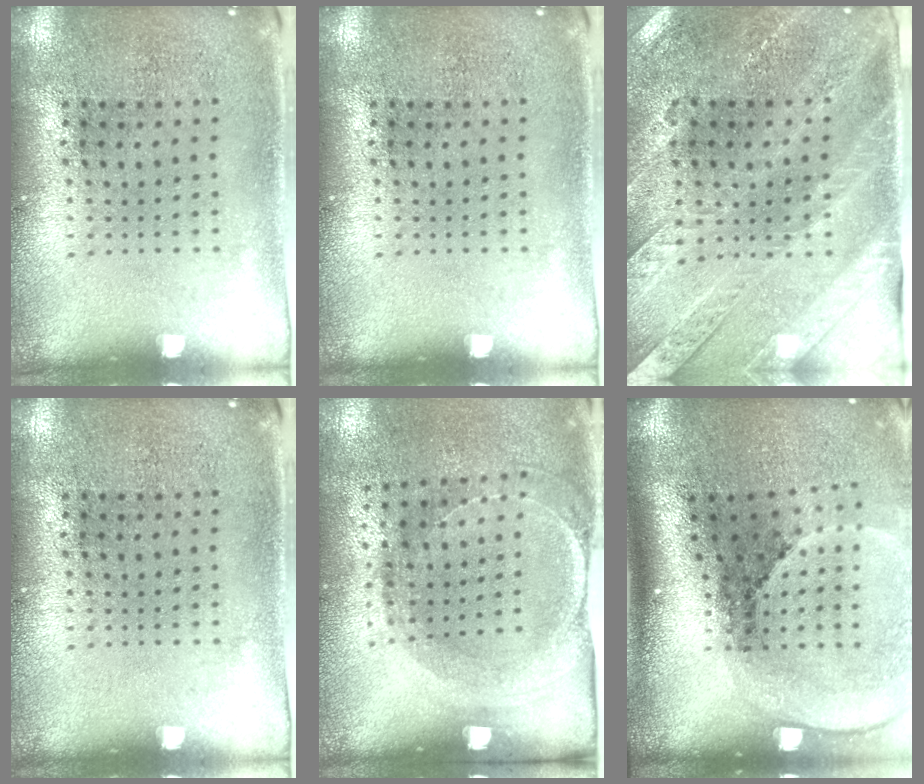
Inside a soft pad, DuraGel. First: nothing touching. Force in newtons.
{"total": 0.0}
{"total": 2.9, "press": 2.7, "slide": 1.1}
{"total": 0.0}
{"total": 1.6, "press": 1.5, "slide": 0.6}
{"total": 2.7, "press": 1.9, "slide": 2.0}